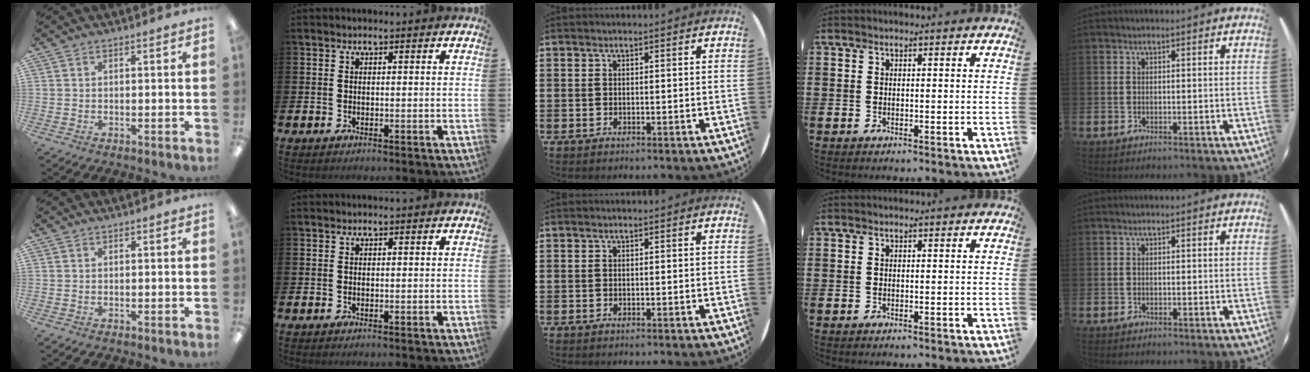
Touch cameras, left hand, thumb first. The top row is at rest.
{}